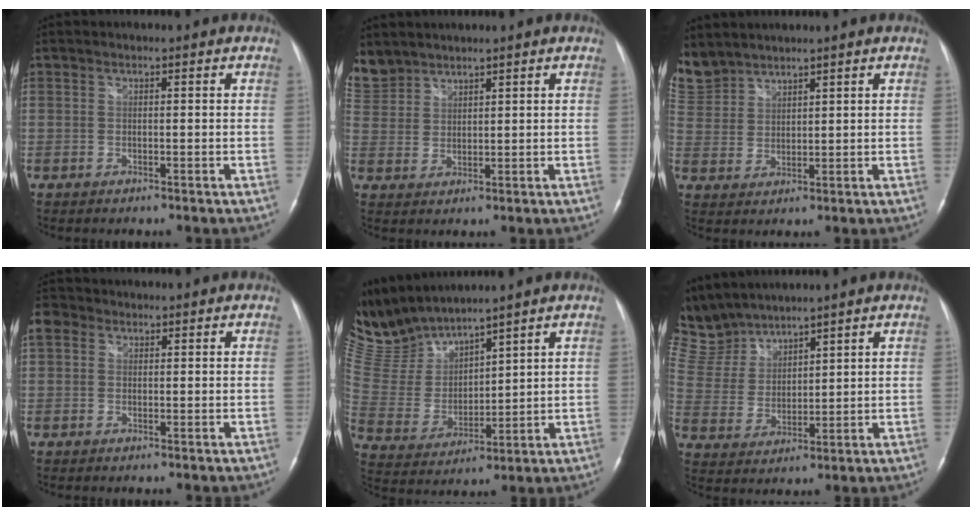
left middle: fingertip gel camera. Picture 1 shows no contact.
{"total": 6.5, "force": [5.8, 3.0, 0.4], "torque": [-0.016, 0.012, 0.128]}
{"total": 8.5, "force": [7.6, 3.7, 1.1], "torque": [-0.047, 0.012, 0.171]}
{"total": 3.0, "force": [1.3, 2.4, 1.3], "torque": [-0.034, 0.021, 0.024]}
{"total": 11.6, "force": [11.2, 1.2, 3.0], "torque": [-0.088, 0.009, 0.244]}
{"total": 9.2, "force": [8.9, 1.7, 1.0], "torque": [-0.045, 0.017, 0.199]}